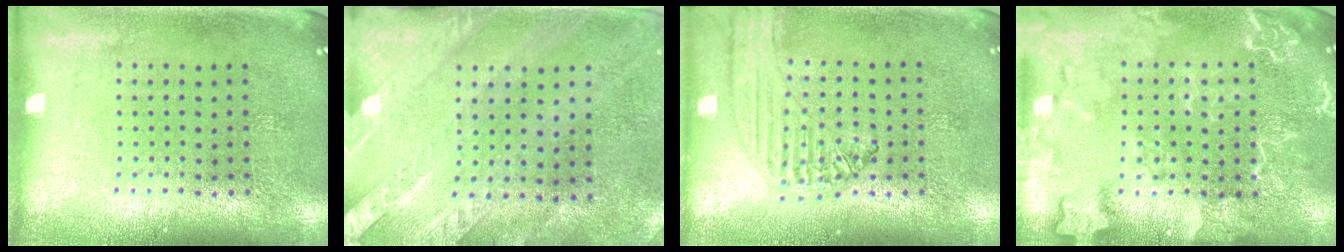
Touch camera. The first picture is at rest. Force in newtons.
{"total": 2.5, "press": 2.1, "slide": 1.3}
{"total": 1.2, "press": 1.2, "slide": 0.1}
{"total": 2.4, "press": 2.4, "slide": 0.3}